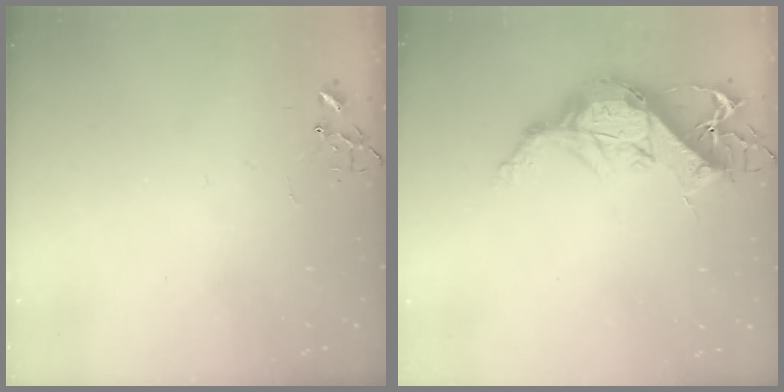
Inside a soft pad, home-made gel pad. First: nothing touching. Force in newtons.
{"total": 13.9, "press": 13.8, "slide": 1.4}